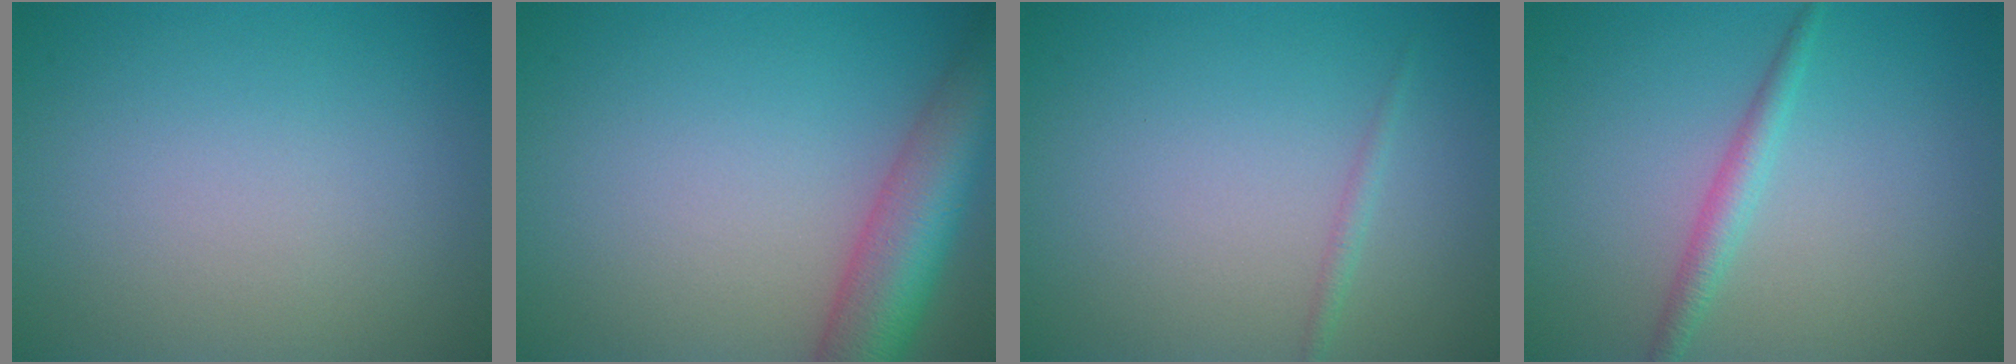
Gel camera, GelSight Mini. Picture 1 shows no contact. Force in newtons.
{"total": 7.6, "press": 7.6, "slide": 0.4}
{"total": 0.8, "press": 0.8, "slide": 0.0}
{"total": 1.9, "press": 1.9, "slide": 0.1}